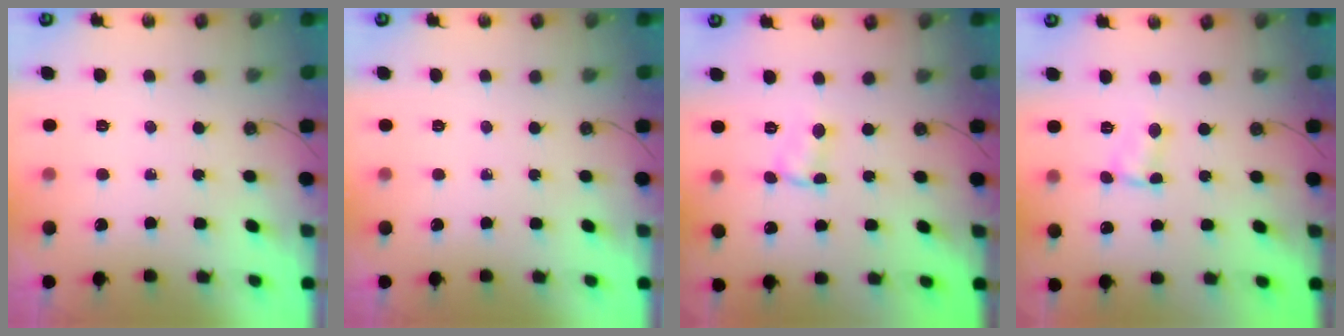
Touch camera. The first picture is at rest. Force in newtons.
{"total": 0.0}
{"total": 1.8, "press": 1.8, "slide": 0.3}
{"total": 1.4, "press": 1.4, "slide": 0.2}